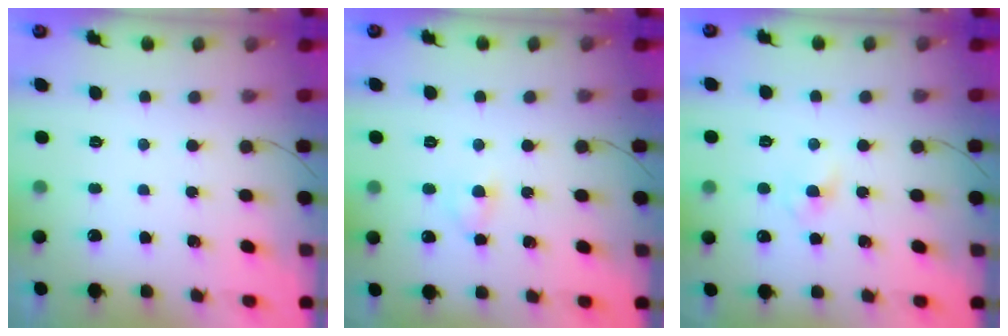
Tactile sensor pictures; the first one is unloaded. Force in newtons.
{"total": 3.5, "press": 3.3, "slide": 1.3}
{"total": 1.9, "press": 1.7, "slide": 0.8}